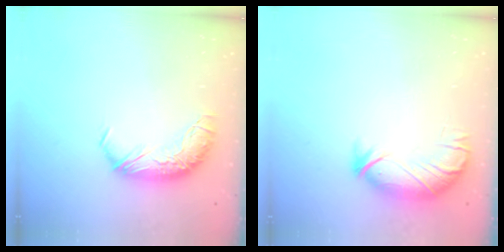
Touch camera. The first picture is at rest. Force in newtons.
{"total": 3.7, "press": 3.2, "slide": 1.9}